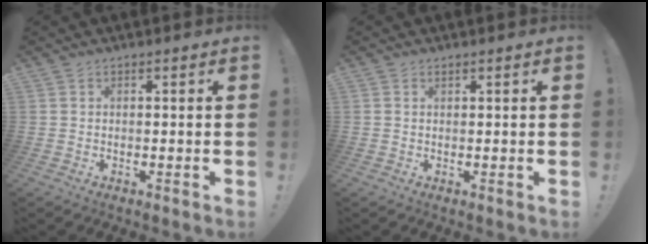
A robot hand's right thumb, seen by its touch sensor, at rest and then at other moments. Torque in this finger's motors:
{"motor_torque": [-0.19, 0.13, 0.13, -0.13, 0.01]}